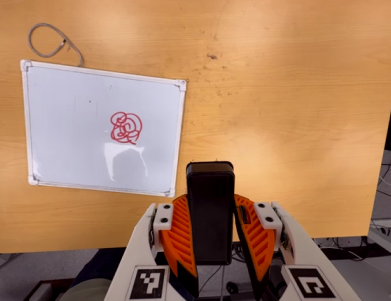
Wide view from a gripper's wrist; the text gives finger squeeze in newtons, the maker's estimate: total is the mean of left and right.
{"total": 8.0, "left": 6.9, "right": 9.1}